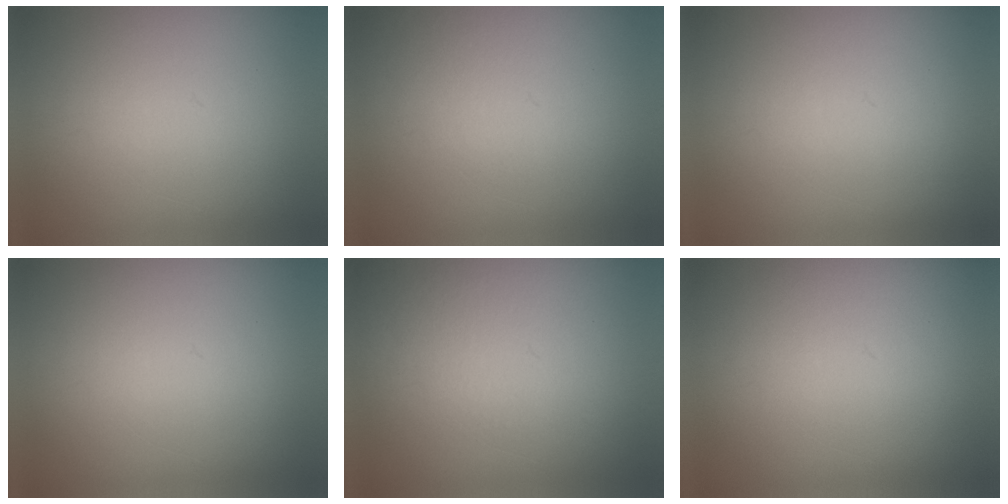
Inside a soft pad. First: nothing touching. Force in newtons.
{"total": 3.2}
{"total": 1.2}
{"total": 0.0}
{"total": 5.5}
{"total": 1.1}